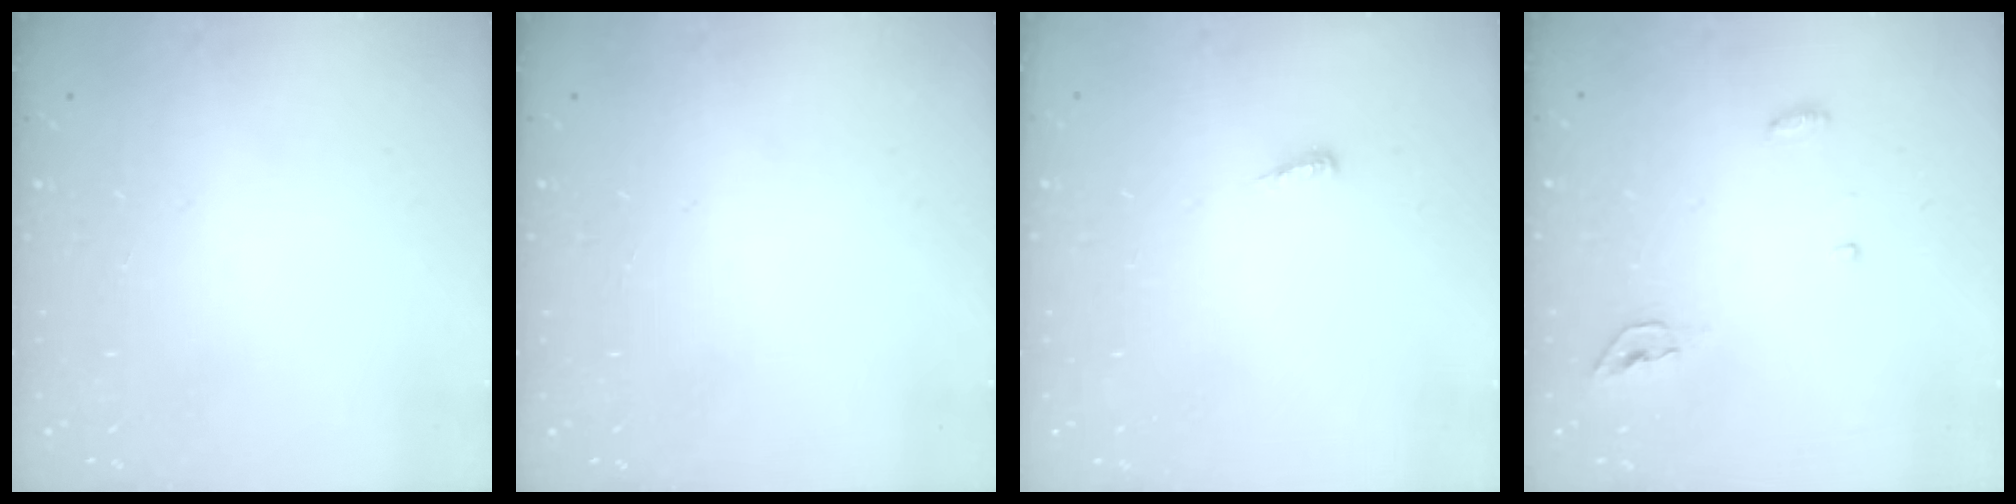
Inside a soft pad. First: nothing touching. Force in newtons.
{"total": 0.0}
{"total": 4.9, "press": 4.9, "slide": 0.5}
{"total": 4.5, "press": 4.2, "slide": 1.5}